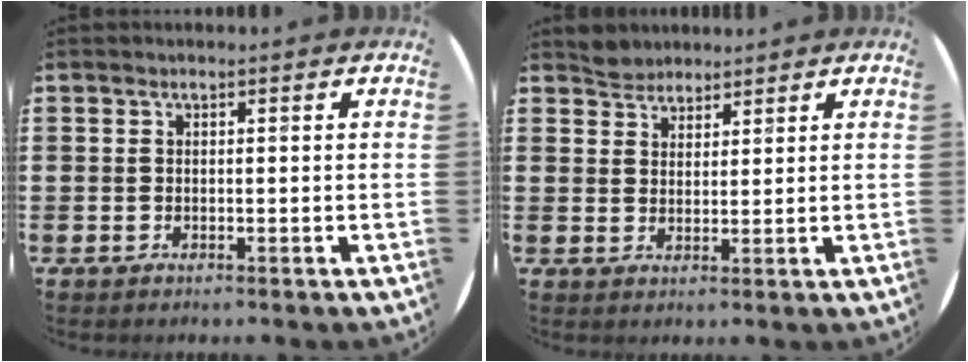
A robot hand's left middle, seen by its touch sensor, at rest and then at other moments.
{"total": 2.8, "force": [2.6, 0.9, -0.5], "torque": [0.001, 0.004, 0.052]}